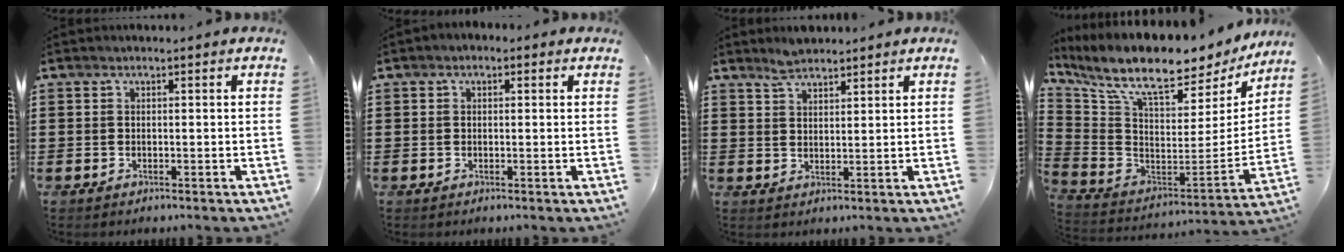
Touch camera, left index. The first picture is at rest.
{"total": 1.1, "force": [0.2, 0.9, 0.7], "torque": [-0.015, 0.009, 0.002]}
{"total": 3.4, "force": [3.2, 0.8, 0.9], "torque": [-0.025, -0.001, 0.060]}
{"total": 11.2, "force": [8.5, 2.8, 6.8], "torque": [-0.150, -0.066, 0.143]}